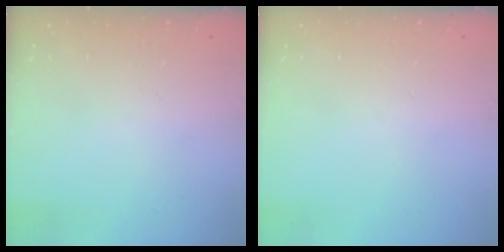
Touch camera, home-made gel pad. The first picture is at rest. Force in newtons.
{"total": 0.0}